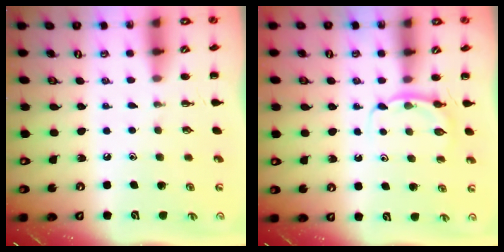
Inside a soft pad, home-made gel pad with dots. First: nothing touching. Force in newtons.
{"total": 4.0, "press": 3.8, "slide": 1.4}